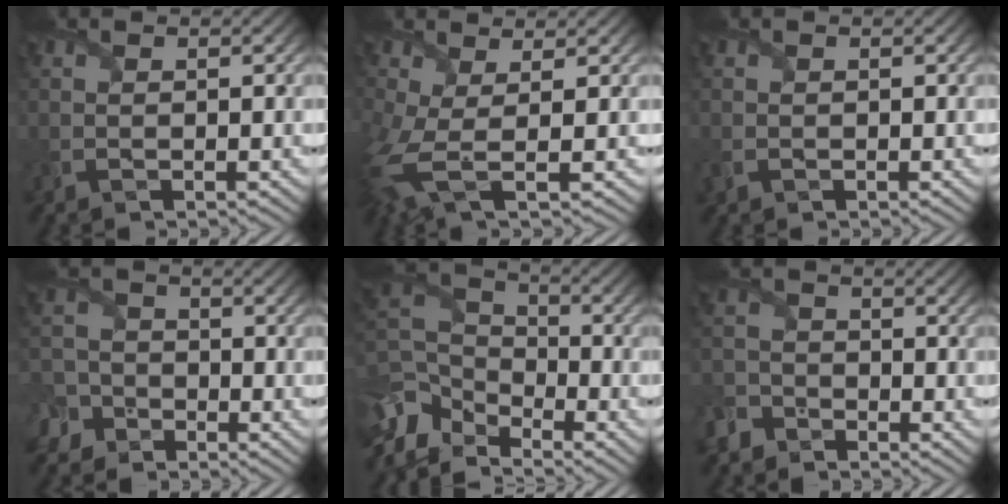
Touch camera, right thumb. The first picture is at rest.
{"total": 6.1, "force": [-0.5, 2.5, 5.5], "torque": [-0.150, -0.015, -0.013]}
{"total": 1.2, "force": [-0.4, 1.0, 0.5], "torque": [-0.018, -0.006, -0.010]}
{"total": 5.8, "force": [-3.7, 4.2, 1.2], "torque": [-0.018, -0.012, -0.087]}
{"total": 9.7, "force": [-6.6, 5.1, 4.9], "torque": [-0.134, -0.013, -0.143]}
{"total": 3.7, "force": [-3.1, 2.0, 0.4], "torque": [-0.011, 0.001, -0.076]}